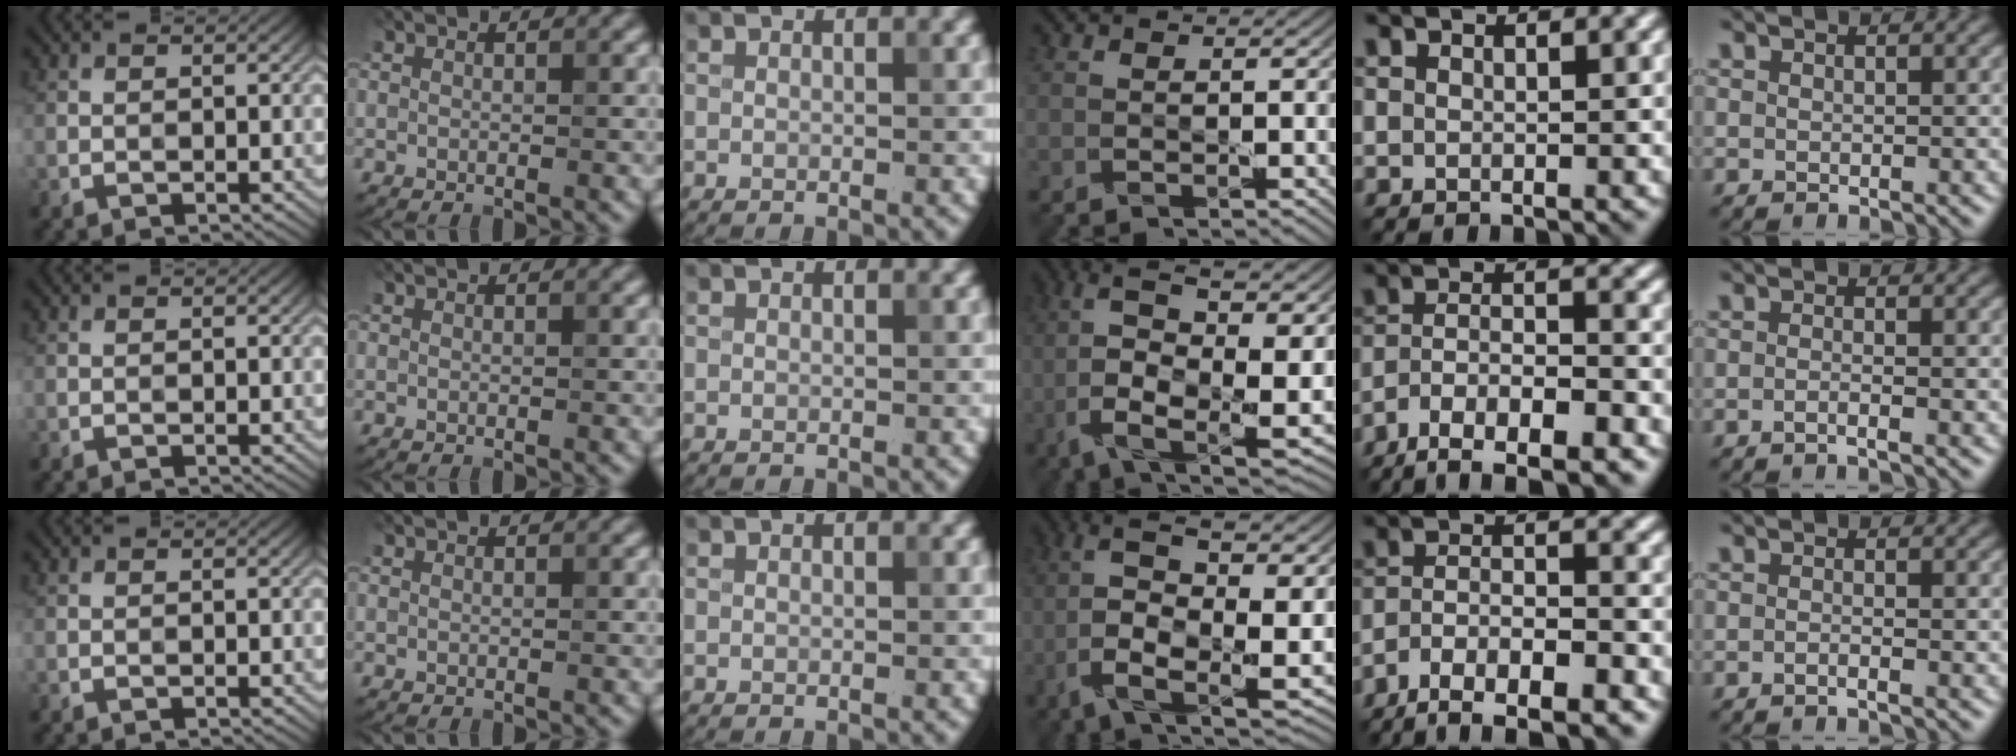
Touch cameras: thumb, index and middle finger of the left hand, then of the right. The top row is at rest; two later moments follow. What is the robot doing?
{"motion": "squeeze", "object": "bubble wrap"}